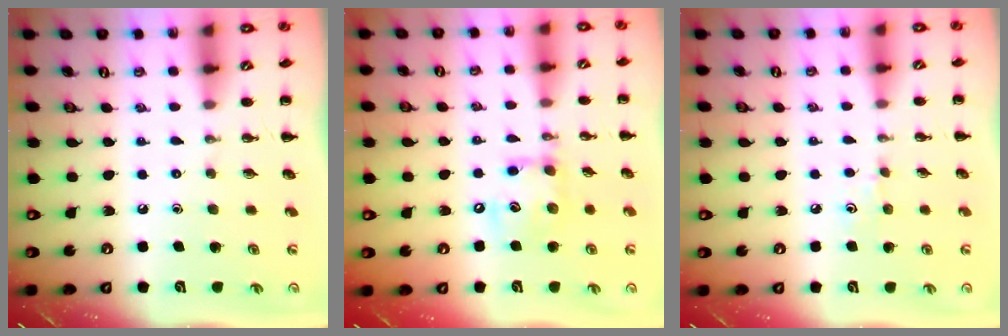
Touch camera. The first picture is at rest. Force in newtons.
{"total": 11.5, "press": 11.3, "slide": 1.8}
{"total": 4.2, "press": 4.0, "slide": 1.5}